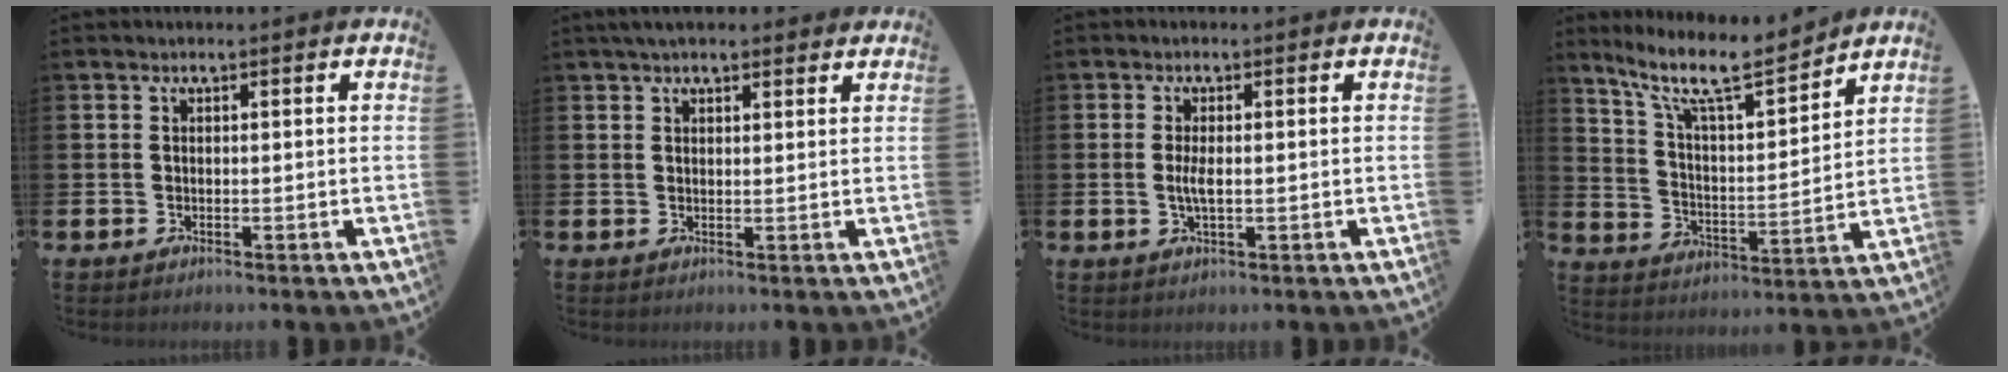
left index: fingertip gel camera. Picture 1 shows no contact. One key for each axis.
{"total": 2.9, "fx": 2.6, "fy": 0.8, "fz": 1.0, "tx": -0.024, "ty": -0.002, "tz": 0.047}
{"total": 2.3, "fx": -0.1, "fy": 0.7, "fz": 2.2, "tx": -0.039, "ty": -0.002, "tz": -0.003}
{"total": 10.9, "fx": 9.4, "fy": 1.9, "fz": 5.1, "tx": -0.127, "ty": -0.052, "tz": 0.164}